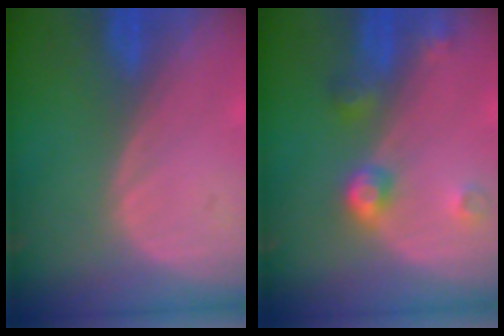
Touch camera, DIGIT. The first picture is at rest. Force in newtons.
{"total": 4.6, "press": 4.1, "slide": 2.0}